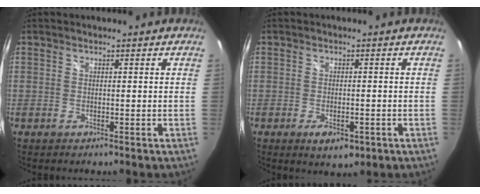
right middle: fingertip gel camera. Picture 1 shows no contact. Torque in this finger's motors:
{"motor_torque": [0.82, -0.45, 0.25, 0.06]}